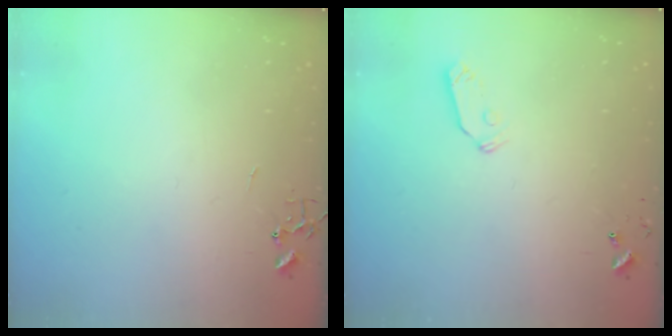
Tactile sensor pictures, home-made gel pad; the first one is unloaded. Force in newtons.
{"total": 5.6, "press": 5.6, "slide": 0.3}